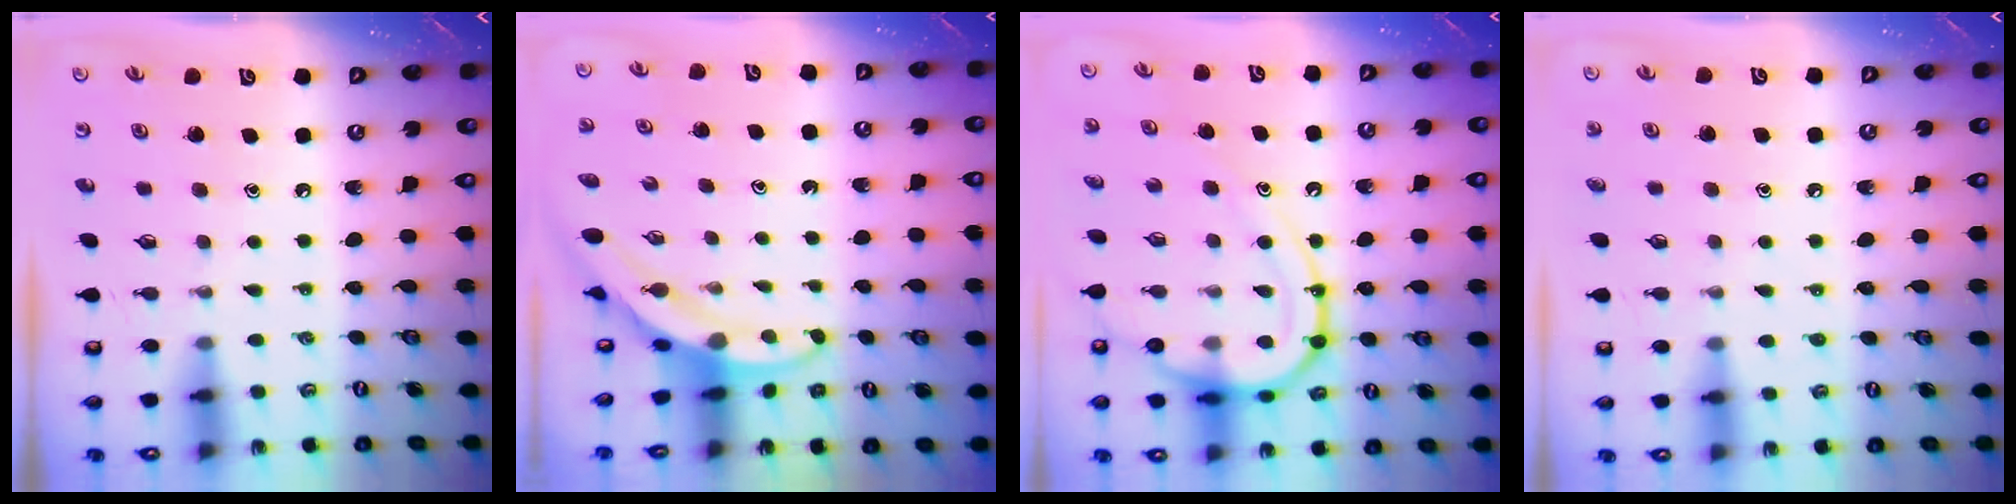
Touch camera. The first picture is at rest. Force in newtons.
{"total": 3.5, "press": 3.5, "slide": 0.0}
{"total": 14.9, "press": 14.8, "slide": 1.3}
{"total": 5.2, "press": 5.1, "slide": 0.6}